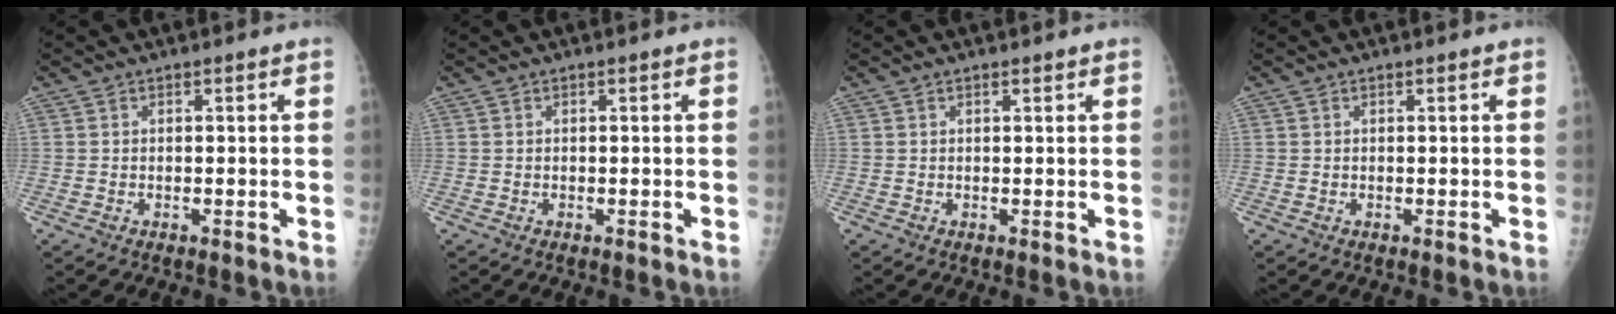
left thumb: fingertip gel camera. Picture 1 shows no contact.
{"total": 0.0}
{"total": 0.5, "force": [0.4, 0.1, 0.2], "torque": [-0.007, -0.002, 0.007]}
{"total": 0.0}